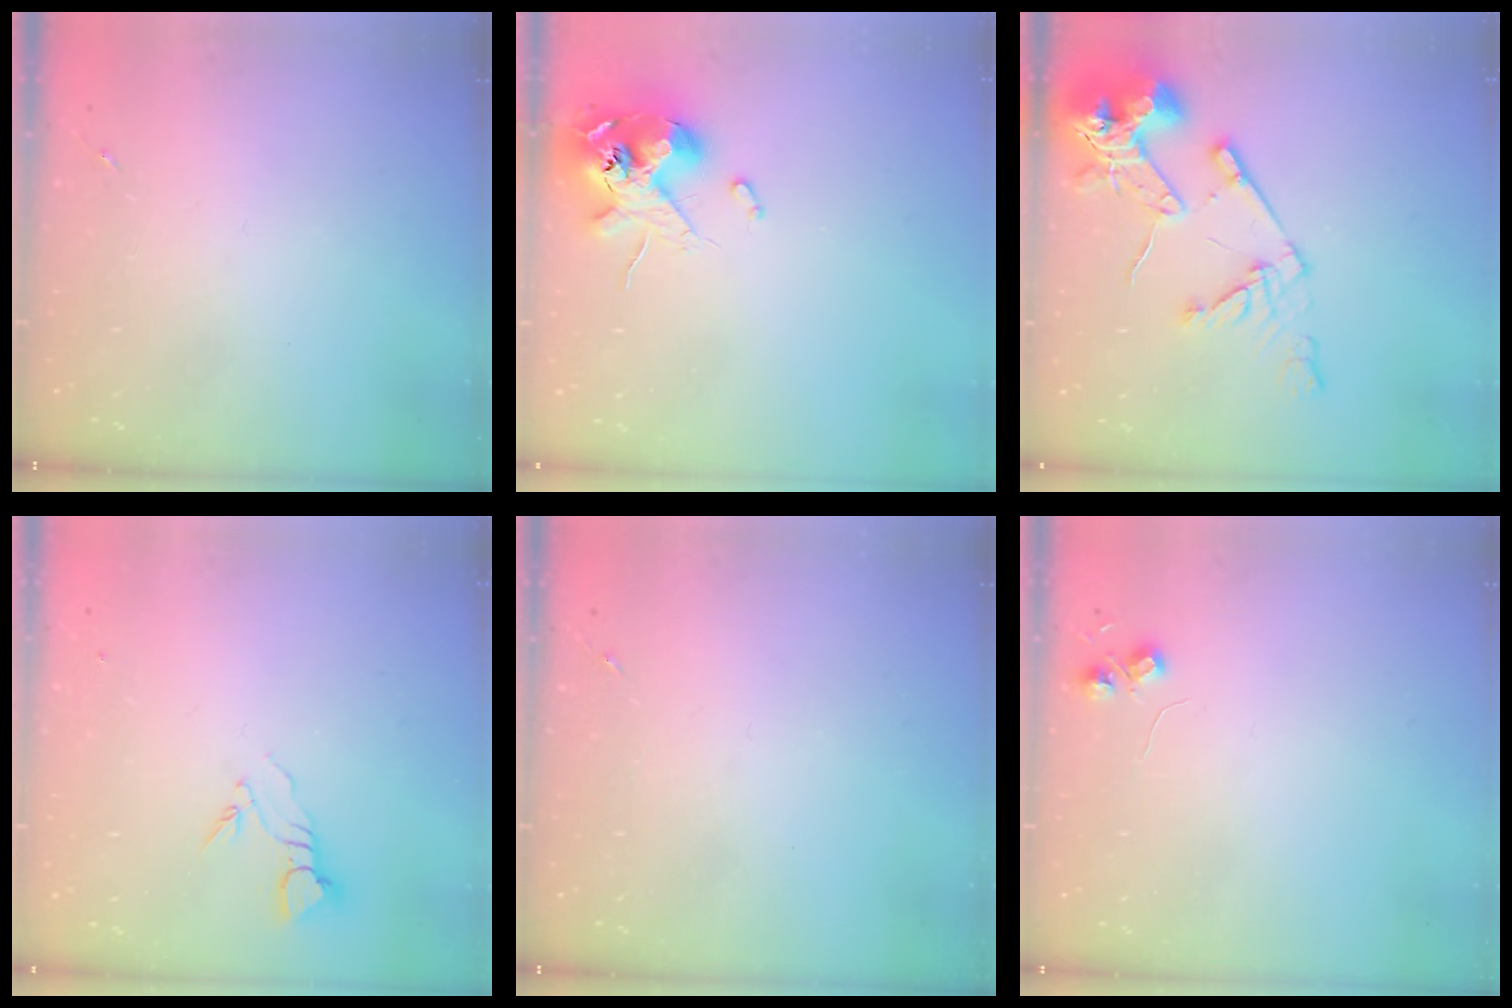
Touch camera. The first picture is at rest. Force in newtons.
{"total": 12.1, "press": 12.0, "slide": 2.0}
{"total": 16.7, "press": 16.5, "slide": 2.1}
{"total": 3.8, "press": 3.8, "slide": 0.2}
{"total": 0.0}
{"total": 5.2, "press": 5.2, "slide": 0.7}